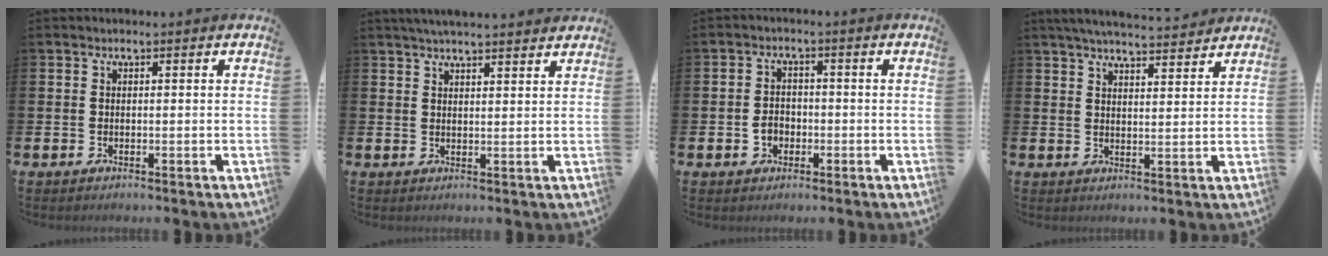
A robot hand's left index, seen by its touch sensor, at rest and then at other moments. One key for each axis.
{"total": 3.4, "fx": 3.3, "fy": 0.1, "fz": 0.9, "tx": -0.019, "ty": -0.012, "tz": 0.059}
{"total": 2.6, "fx": -0.9, "fy": 2.1, "fz": 1.3, "tx": -0.021, "ty": 0.000, "tz": -0.021}
{"total": 4.9, "fx": 4.9, "fy": 0.3, "fz": 0.9, "tx": -0.027, "ty": -0.026, "tz": 0.087}